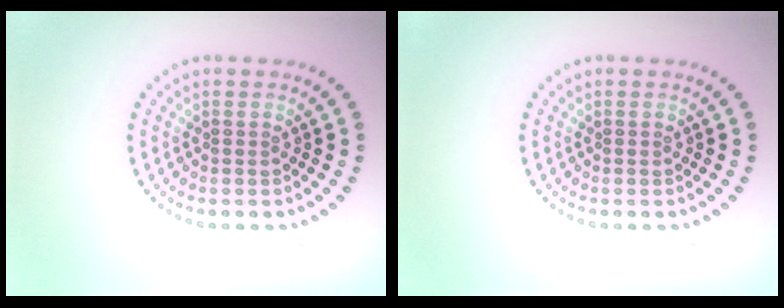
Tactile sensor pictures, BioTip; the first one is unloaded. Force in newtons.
{"total": 0.0}